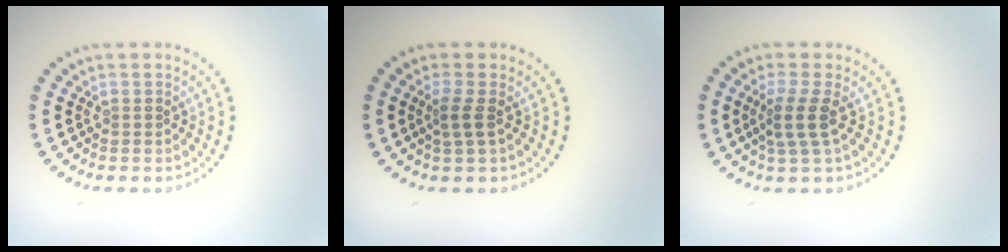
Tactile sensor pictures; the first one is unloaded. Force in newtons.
{"total": 1.6, "press": 1.2, "slide": 1.0}
{"total": 2.5, "press": 1.9, "slide": 1.7}